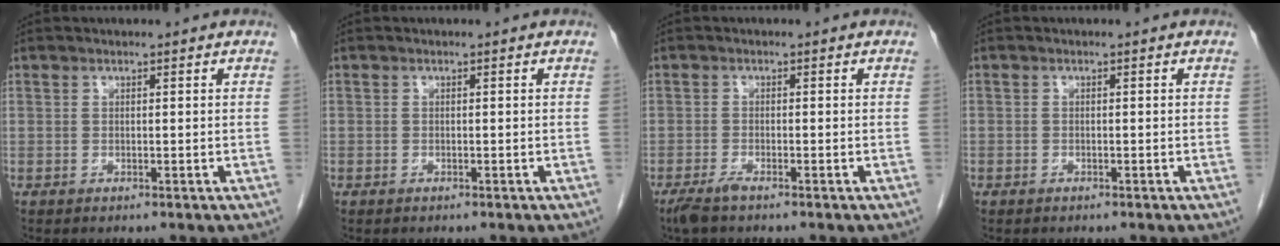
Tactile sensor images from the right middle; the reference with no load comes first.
{"total": 0.0}
{"total": 2.6, "force": [-2.0, 0.3, 1.6], "torque": [-0.038, -0.006, -0.039]}
{"total": 0.6, "force": [-0.4, 0.4, 0.0], "torque": [0.000, 0.004, -0.008]}